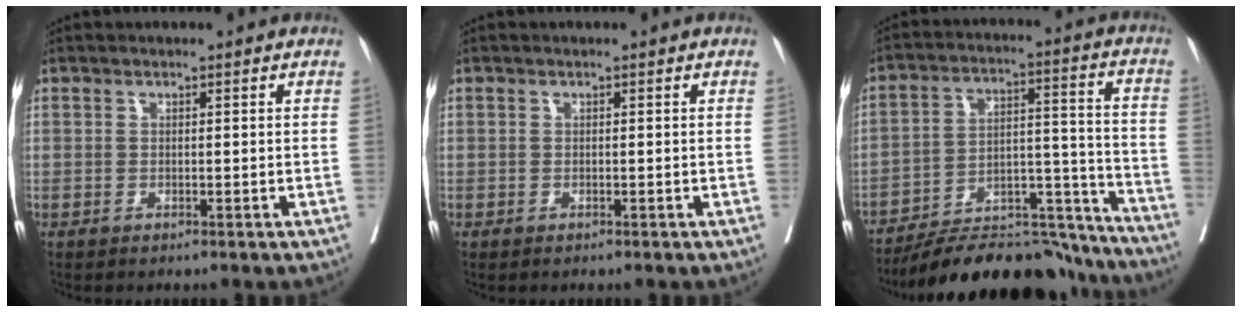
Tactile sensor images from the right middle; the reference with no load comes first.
{"total": 0.5, "force": [0.5, -0.3, 0.1], "torque": [-0.005, 0.000, 0.007]}
{"total": 23.0, "force": [-21.3, 4.5, 7.5], "torque": [-0.091, 0.029, -0.314]}